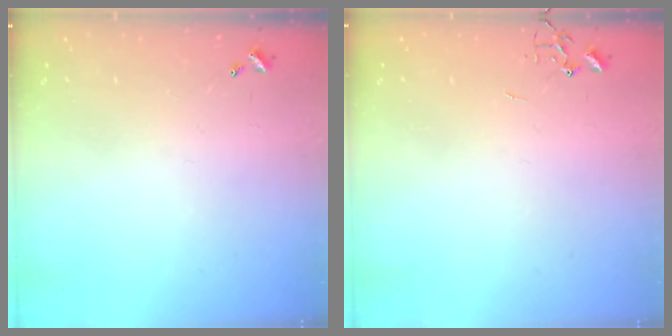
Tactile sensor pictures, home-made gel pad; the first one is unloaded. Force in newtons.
{"total": 0.0}